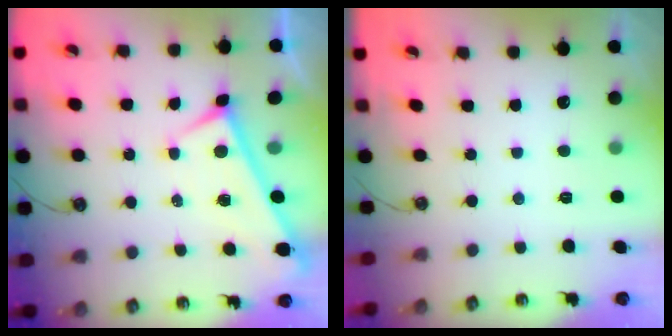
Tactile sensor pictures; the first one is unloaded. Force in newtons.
{"total": 0.0}